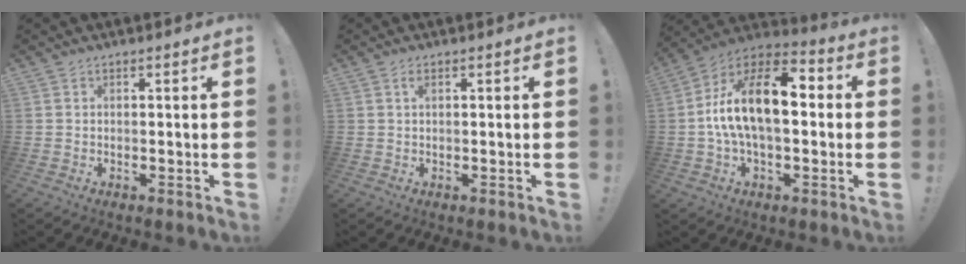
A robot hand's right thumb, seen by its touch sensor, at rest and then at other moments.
{"total": 1.3, "force": [0.4, 0.5, 1.1], "torque": [-0.024, 0.002, 0.006]}
{"total": 18.5, "force": [1.3, 9.1, 16.0], "torque": [-0.288, 0.009, 0.018]}